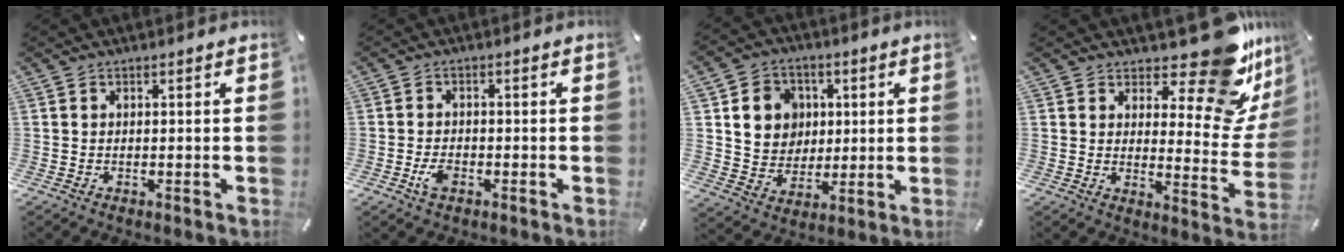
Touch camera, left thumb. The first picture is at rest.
{"total": 3.6, "force": [-1.6, 2.1, 2.5], "torque": [-0.062, 0.000, -0.032]}
{"total": 10.7, "force": [2.4, 10.0, 3.1], "torque": [-0.046, -0.001, 0.051]}
{"total": 15.9, "force": [11.0, 5.6, 10.0], "torque": [-0.117, -0.109, 0.180]}